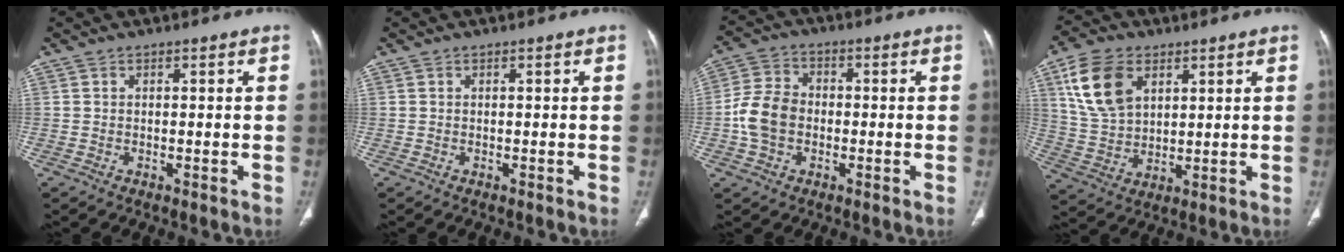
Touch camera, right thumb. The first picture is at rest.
{"total": 0.0}
{"total": 8.6, "force": [-1.3, 6.6, 5.4], "torque": [-0.099, 0.022, -0.033]}
{"total": 12.6, "force": [5.4, 8.0, 8.1], "torque": [-0.139, -0.012, 0.111]}